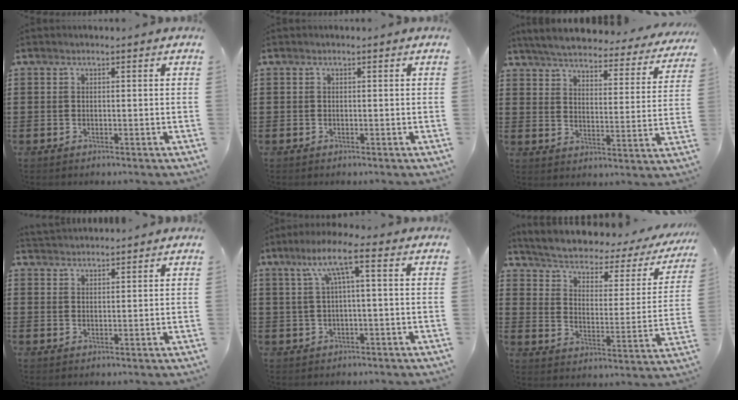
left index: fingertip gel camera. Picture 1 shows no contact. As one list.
[{"total": 0.0}, {"total": 4.7, "force": [4.7, 0.0, 0.9], "torque": [-0.045, -0.039, 0.075]}, {"total": 2.0, "force": [1.9, 0.0, -0.3], "torque": [-0.001, -0.003, 0.039]}, {"total": 7.0, "force": [1.6, 0.6, 6.8], "torque": [-0.135, 0.007, 0.021]}, {"total": 2.8, "force": [1.4, 1.3, 2.0], "torque": [-0.050, -0.021, 0.013]}]